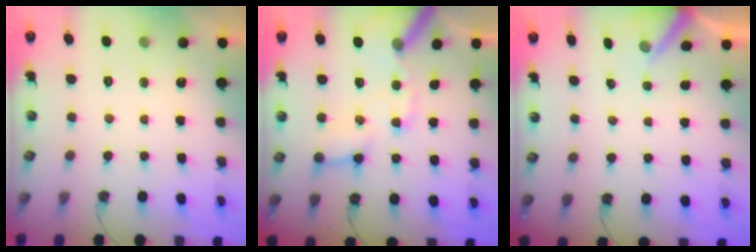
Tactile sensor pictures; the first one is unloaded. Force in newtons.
{"total": 14.4, "press": 14.3, "slide": 1.9}
{"total": 3.2, "press": 3.2, "slide": 0.2}